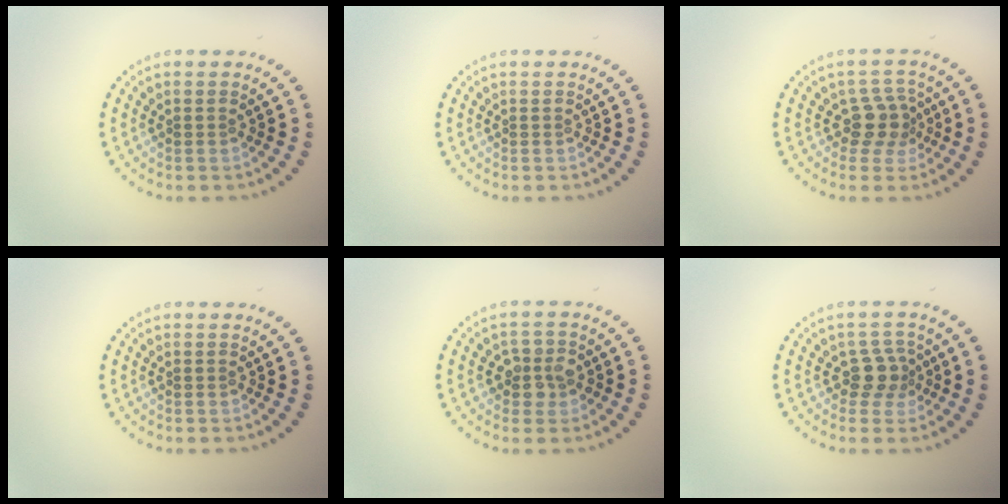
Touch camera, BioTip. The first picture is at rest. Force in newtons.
{"total": 0.0}
{"total": 2.9, "press": 2.3, "slide": 1.8}
{"total": 0.0}
{"total": 2.8, "press": 2.7, "slide": 0.9}
{"total": 2.6, "press": 2.0, "slide": 1.7}